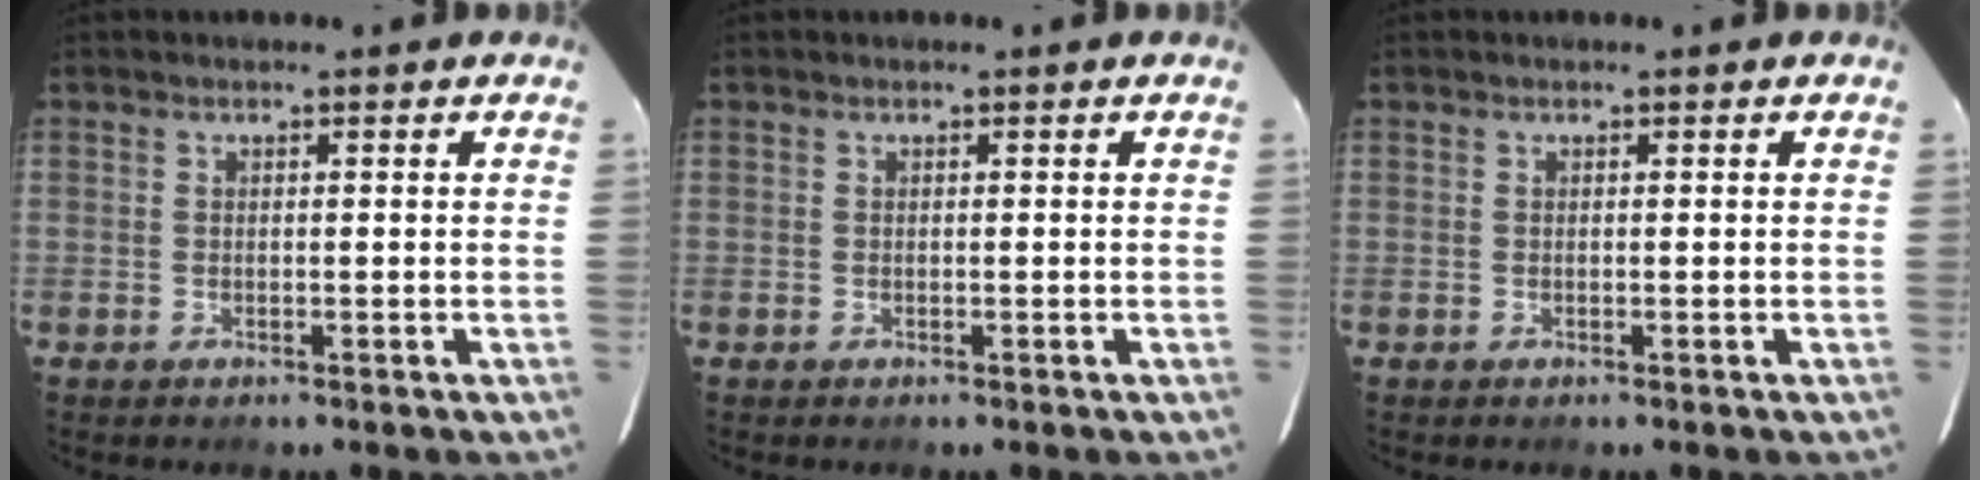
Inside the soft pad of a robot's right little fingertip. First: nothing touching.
{"total": 0.0}
{"total": 0.0}